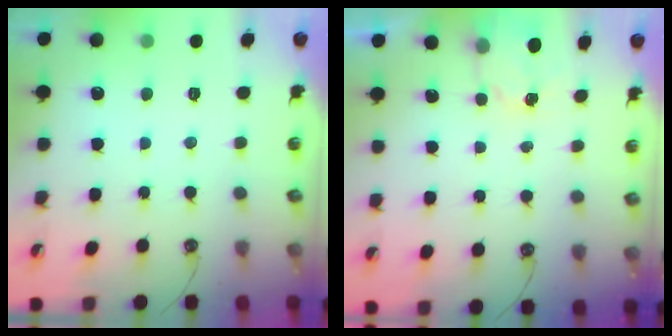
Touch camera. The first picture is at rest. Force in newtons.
{"total": 2.6, "press": 2.6, "slide": 0.3}